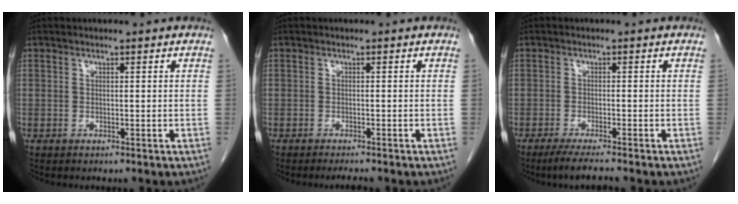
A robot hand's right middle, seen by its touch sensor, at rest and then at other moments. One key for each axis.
{"total": 1.6, "fx": -1.5, "fy": 0.0, "fz": 0.7, "tx": -0.014, "ty": -0.006, "tz": -0.020}
{"total": 4.3, "fx": -3.5, "fy": -0.4, "fz": 2.5, "tx": -0.047, "ty": -0.016, "tz": -0.061}